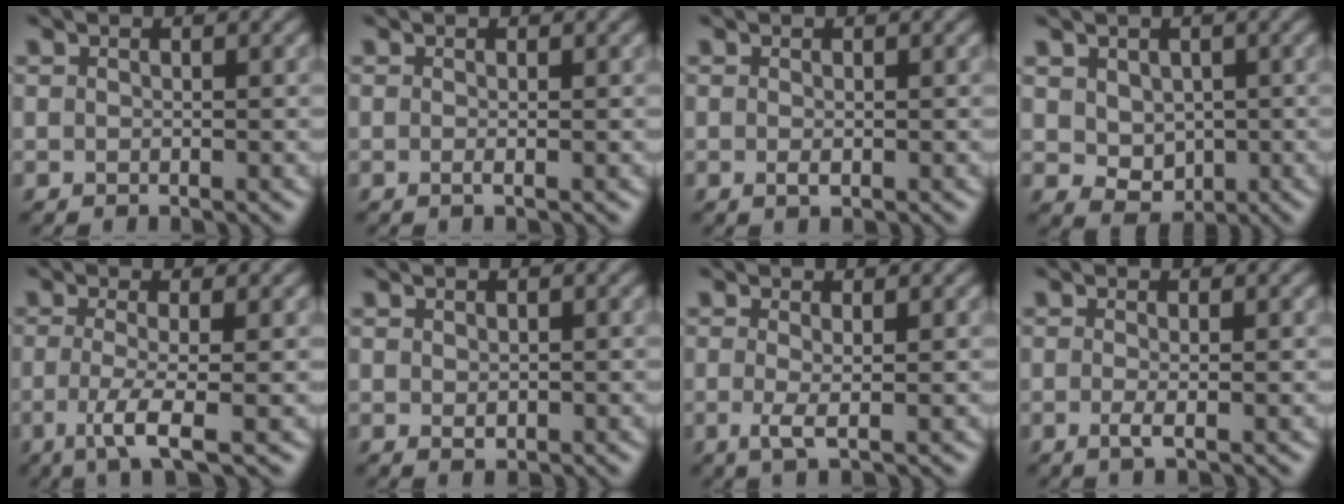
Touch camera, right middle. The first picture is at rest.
{"total": 0.6, "force": [-0.1, 0.1, 0.6], "torque": [-0.012, -0.004, -0.003]}
{"total": 0.7, "force": [-0.1, 0.3, 0.6], "torque": [-0.013, -0.004, -0.001]}
{"total": 2.9, "force": [0.3, 2.3, 1.7], "torque": [-0.031, -0.008, 0.012]}
{"total": 3.9, "force": [-1.1, 0.8, 3.6], "torque": [-0.072, -0.010, -0.026]}
{"total": 0.6, "force": [0.1, 0.5, 0.4], "torque": [-0.008, -0.003, 0.005]}
{"total": 1.8, "force": [-0.1, 0.3, 1.7], "torque": [-0.038, -0.005, -0.004]}
{"total": 1.3, "force": [-0.3, 0.3, 1.3], "torque": [-0.025, -0.007, -0.006]}